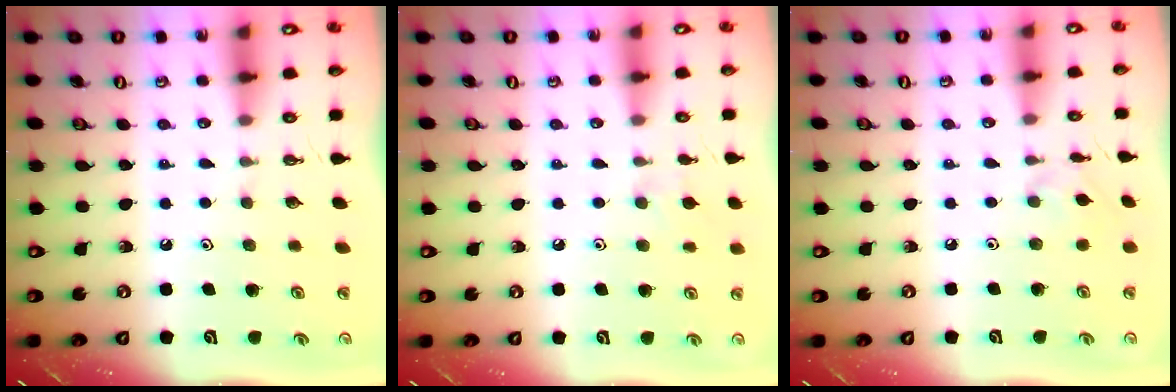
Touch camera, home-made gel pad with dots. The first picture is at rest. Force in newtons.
{"total": 4.9, "press": 4.8, "slide": 0.8}
{"total": 2.8, "press": 2.7, "slide": 0.6}